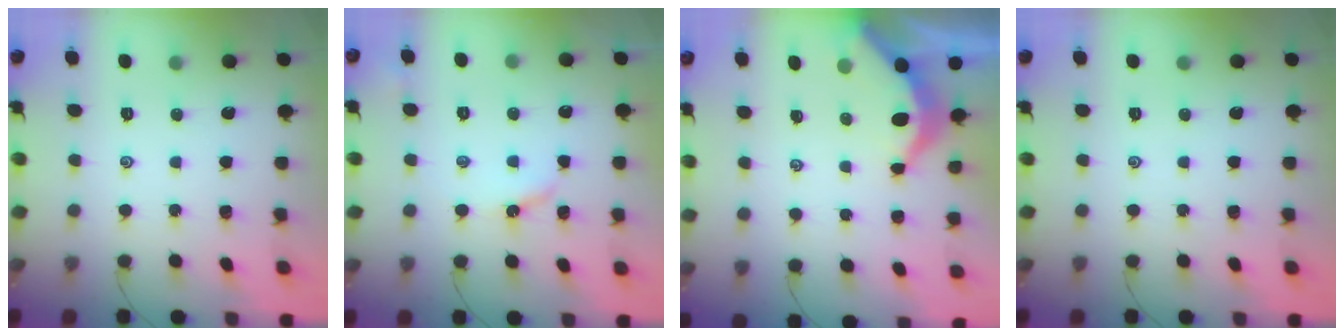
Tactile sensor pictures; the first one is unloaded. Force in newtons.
{"total": 3.5, "press": 3.5, "slide": 0.4}
{"total": 3.9, "press": 3.8, "slide": 0.5}
{"total": 0.0}